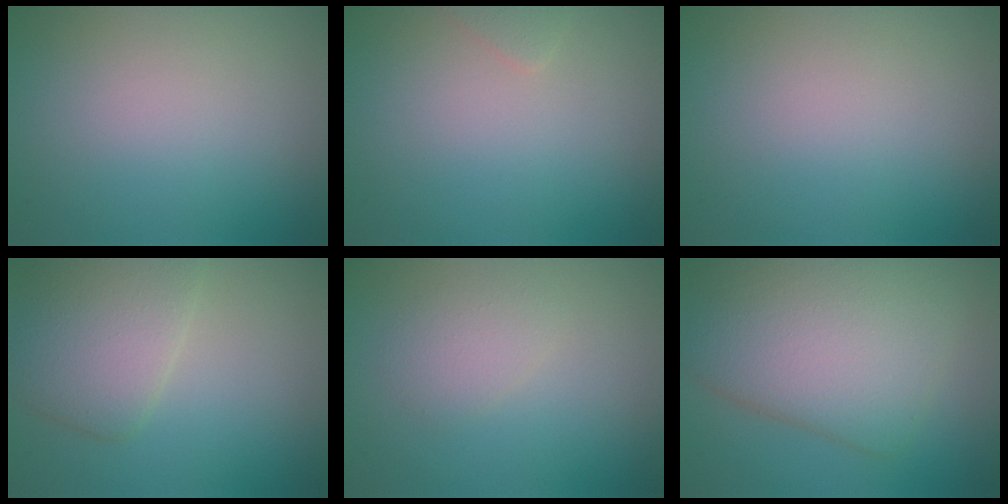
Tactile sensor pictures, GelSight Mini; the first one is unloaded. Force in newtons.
{"total": 0.8, "press": 0.8, "slide": 0.0}
{"total": 0.0}
{"total": 4.7, "press": 4.7, "slide": 0.3}
{"total": 1.6, "press": 1.6, "slide": 0.1}
{"total": 8.6, "press": 8.6, "slide": 0.3}